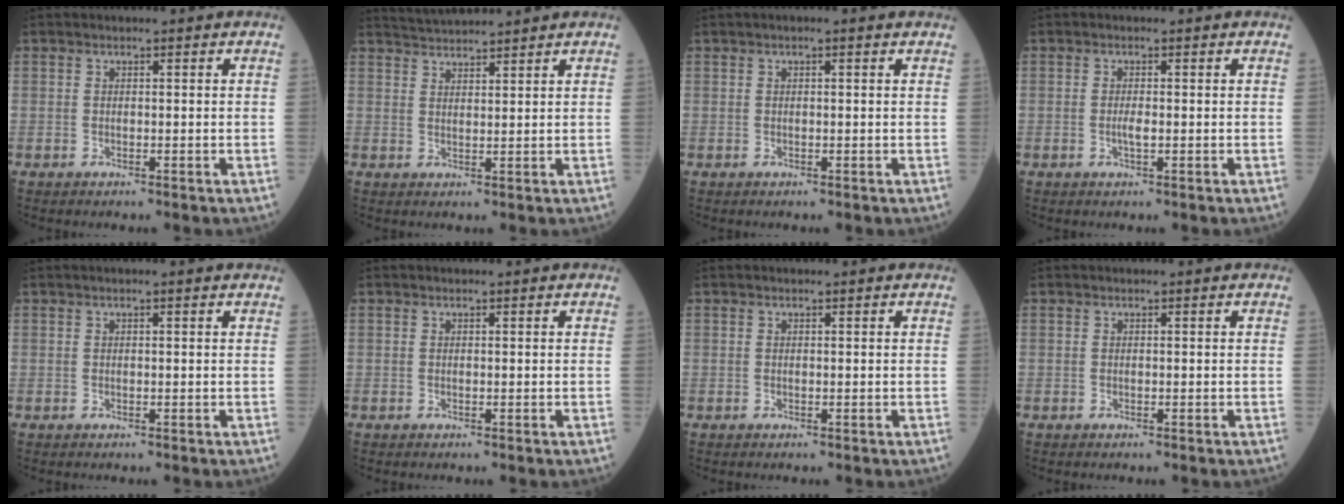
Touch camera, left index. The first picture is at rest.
{"total": 4.0, "force": [3.9, -0.6, 0.5], "torque": [-0.016, 0.022, 0.073]}
{"total": 0.9, "force": [0.2, 0.1, 0.8], "torque": [-0.019, 0.005, -0.003]}
{"total": 1.3, "force": [-0.7, 0.3, 1.1], "torque": [-0.026, -0.007, -0.012]}
{"total": 0.6, "force": [0.3, -0.1, 0.6], "torque": [-0.012, 0.005, 0.002]}
{"total": 0.0}
{"total": 0.0}
{"total": 0.0}